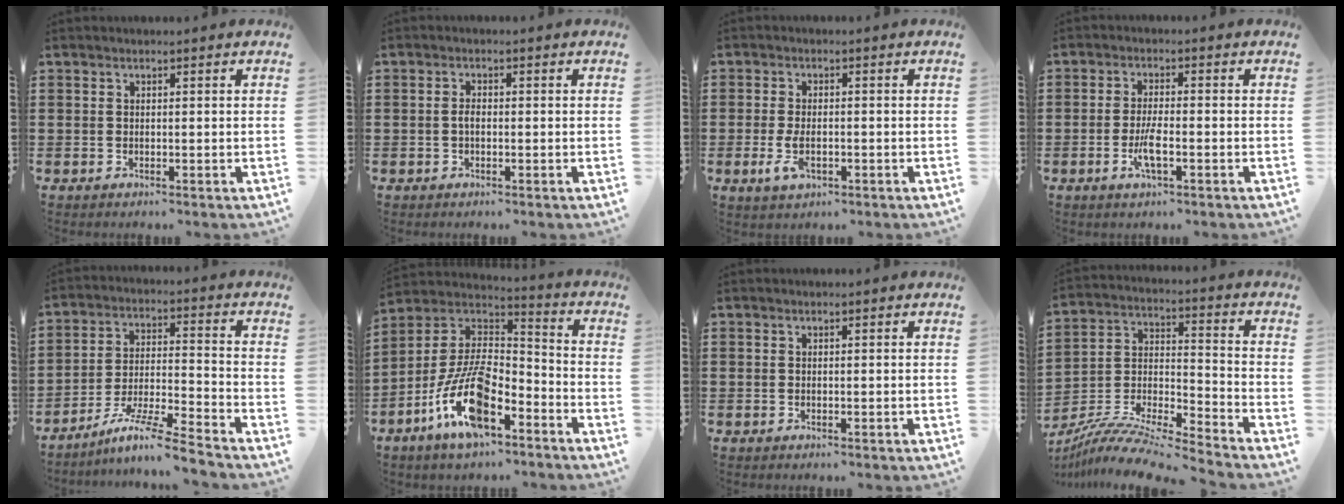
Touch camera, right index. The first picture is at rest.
{"total": 1.5, "force": [-0.3, 0.7, 1.3], "torque": [-0.025, 0.001, -0.005]}
{"total": 3.7, "force": [-1.1, 1.9, 3.0], "torque": [-0.076, -0.007, -0.025]}
{"total": 4.2, "force": [-1.5, 0.9, 3.8], "torque": [-0.077, -0.003, -0.031]}
{"total": 8.8, "force": [-7.3, -0.2, 4.8], "torque": [-0.099, -0.005, -0.147]}
{"total": 13.9, "force": [-7.4, 5.4, 10.5], "torque": [-0.232, 0.005, -0.144]}
{"total": 0.0}
{"total": 9.3, "force": [-8.6, 0.4, 3.4], "torque": [-0.074, -0.001, -0.177]}